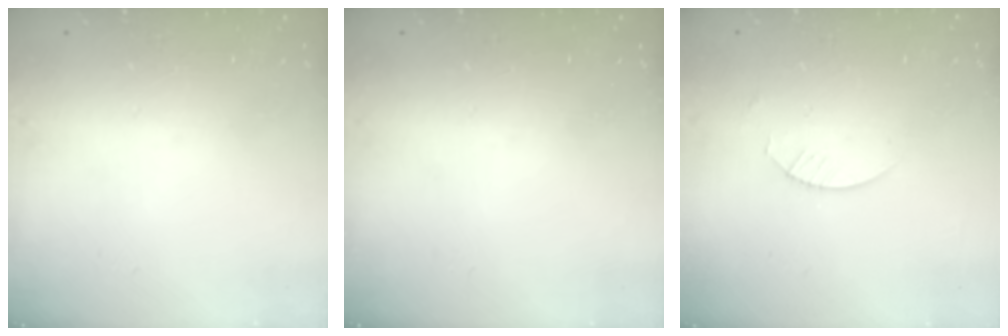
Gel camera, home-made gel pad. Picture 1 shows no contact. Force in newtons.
{"total": 0.0}
{"total": 1.8, "press": 1.8, "slide": 0.2}